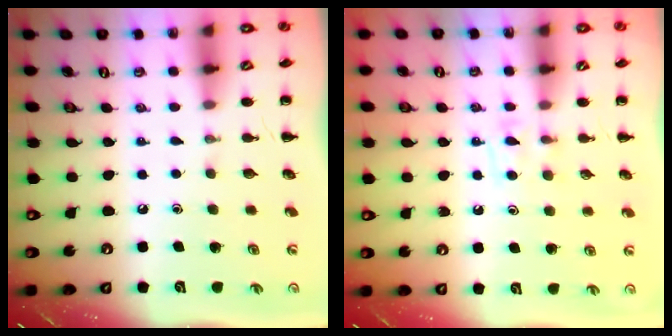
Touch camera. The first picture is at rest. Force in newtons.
{"total": 4.8, "press": 4.5, "slide": 1.7}